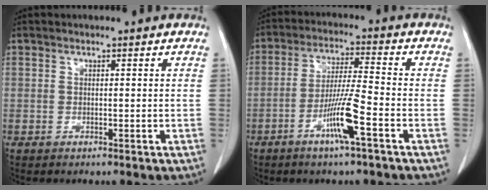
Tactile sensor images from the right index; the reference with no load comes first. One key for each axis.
{"total": 8.3, "fx": -3.8, "fy": -0.4, "fz": 7.4, "tx": -0.143, "ty": -0.008, "tz": -0.074}